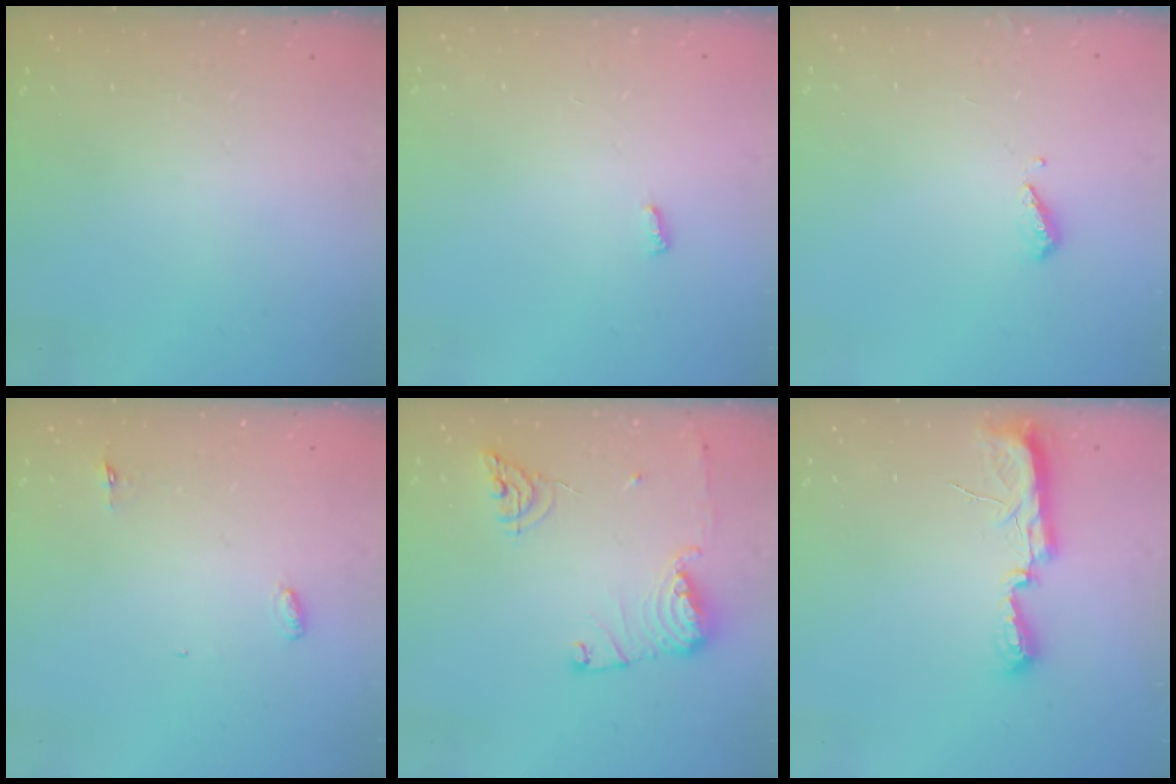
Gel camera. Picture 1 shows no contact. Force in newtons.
{"total": 2.8, "press": 2.8, "slide": 0.4}
{"total": 3.9, "press": 3.9, "slide": 0.4}
{"total": 3.0, "press": 2.8, "slide": 0.9}
{"total": 12.0, "press": 11.9, "slide": 1.6}
{"total": 9.8, "press": 8.8, "slide": 4.4}